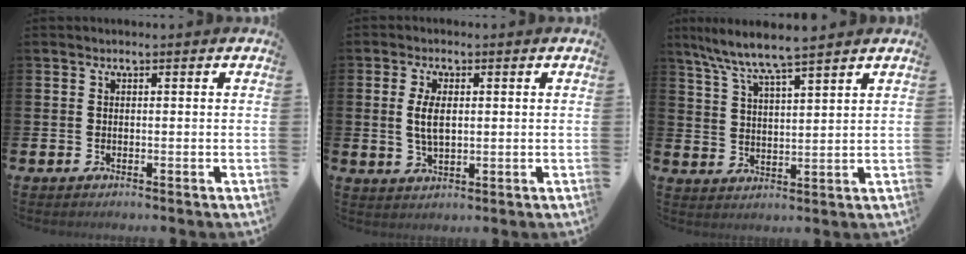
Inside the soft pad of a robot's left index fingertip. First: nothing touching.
{"total": 4.1, "force": [0.9, 1.9, 3.5], "torque": [-0.056, 0.000, 0.011]}
{"total": 6.6, "force": [6.2, -0.1, 2.3], "torque": [-0.064, -0.033, 0.107]}